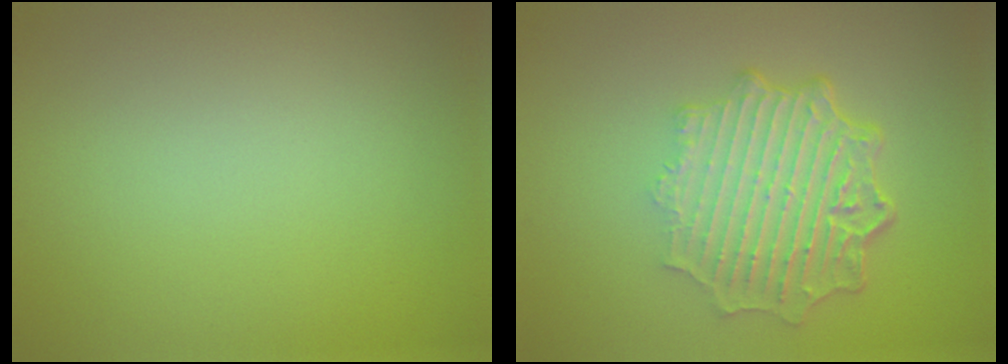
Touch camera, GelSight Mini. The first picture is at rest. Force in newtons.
{"total": 6.9, "press": 5.0, "slide": 4.7}